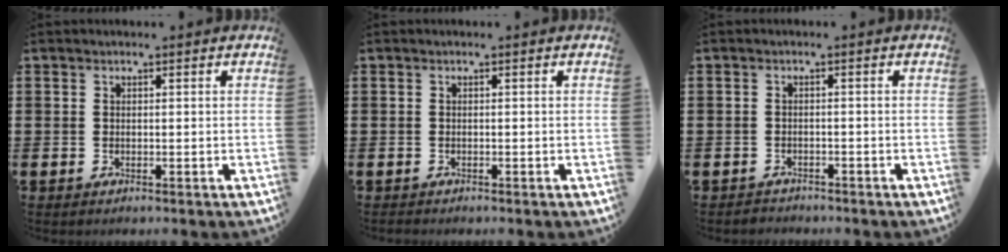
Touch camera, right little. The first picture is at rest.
{"total": 0.0}
{"total": 0.9, "force": [-0.8, 0.2, -0.3], "torque": [0.002, 0.002, -0.018]}